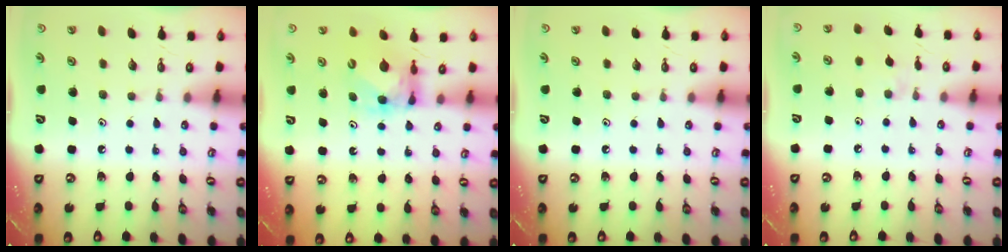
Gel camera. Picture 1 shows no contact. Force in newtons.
{"total": 6.3, "press": 6.3, "slide": 0.4}
{"total": 0.0}
{"total": 1.2, "press": 1.1, "slide": 0.4}